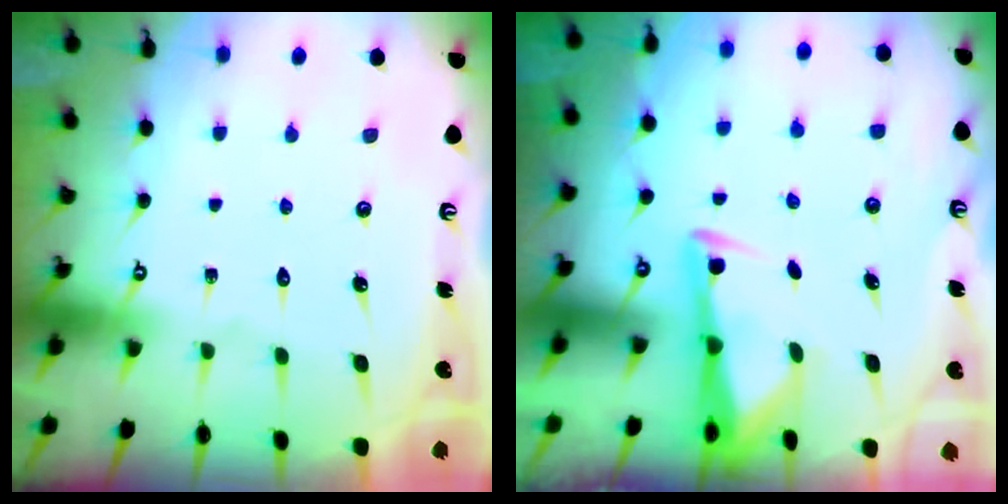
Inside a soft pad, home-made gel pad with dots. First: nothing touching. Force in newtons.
{"total": 2.9, "press": 2.9, "slide": 0.4}